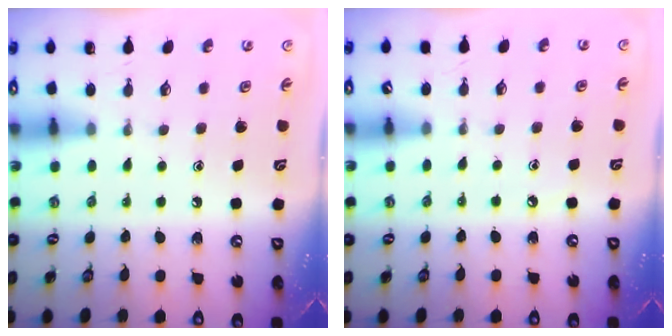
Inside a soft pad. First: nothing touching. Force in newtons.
{"total": 3.0, "press": 3.0, "slide": 0.4}